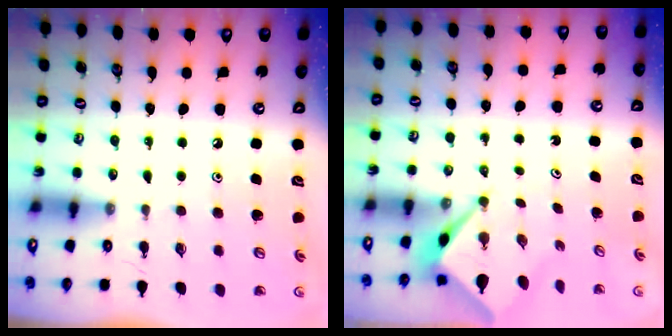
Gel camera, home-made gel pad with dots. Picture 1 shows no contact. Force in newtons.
{"total": 2.5, "press": 2.5, "slide": 0.1}